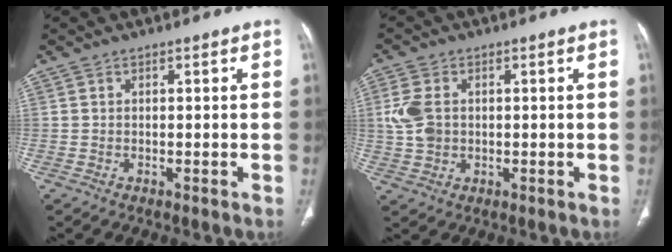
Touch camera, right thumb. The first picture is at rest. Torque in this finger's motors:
{"motor_torque": [0.20, 0.02, 0.31, 0.52, 0.08]}